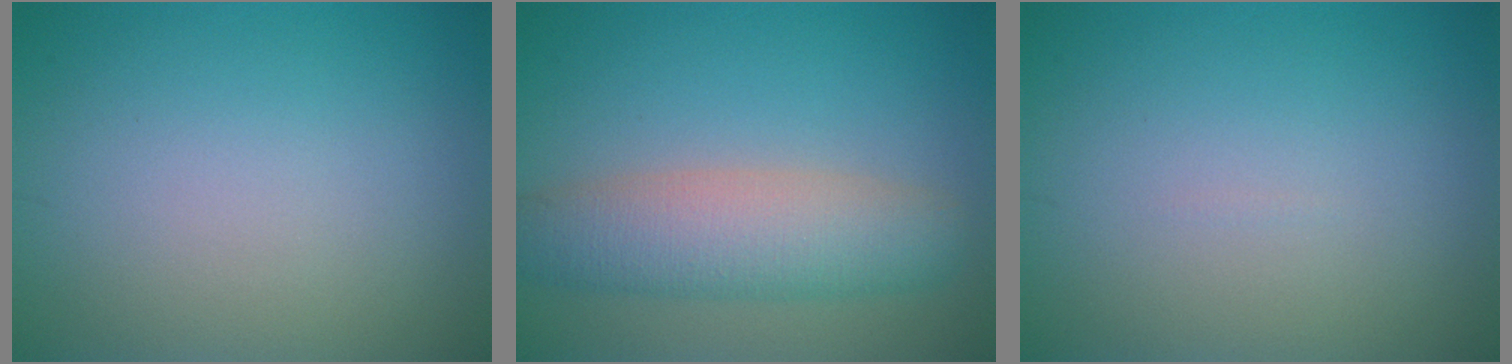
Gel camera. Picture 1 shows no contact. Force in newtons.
{"total": 5.7, "press": 5.7, "slide": 0.3}
{"total": 0.0}